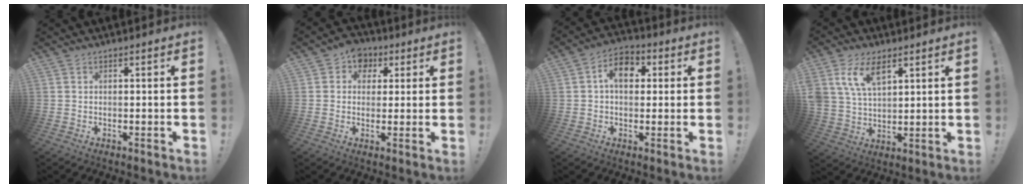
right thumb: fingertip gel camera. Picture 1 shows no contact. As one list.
[{"total": 6.0, "force": [1.5, 5.6, 1.6], "torque": [-0.019, -0.001, 0.032]}, {"total": 8.9, "force": [2.1, 6.2, 6.0], "torque": [-0.089, 0.012, 0.038]}, {"total": 11.3, "force": [6.3, 6.5, 6.7], "torque": [-0.150, -0.016, 0.121]}]